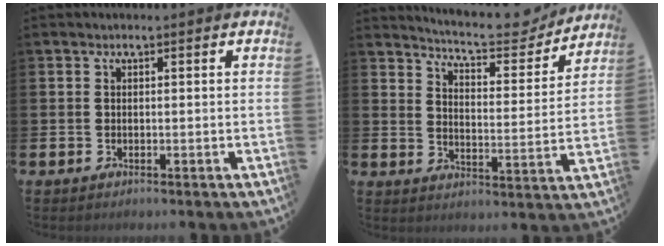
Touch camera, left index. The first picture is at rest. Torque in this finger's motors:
{"motor_torque": [0.99, -1.15, 0.26, 0.06]}